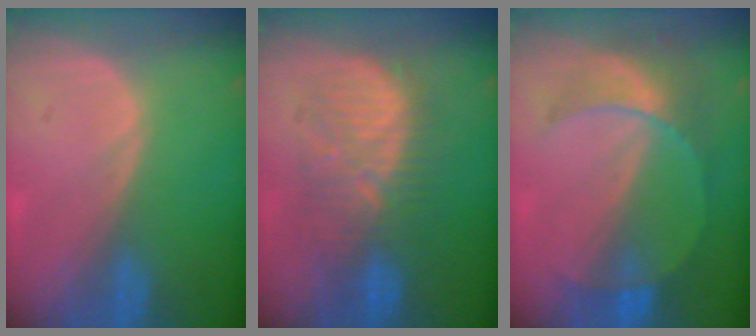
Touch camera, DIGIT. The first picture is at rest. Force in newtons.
{"total": 8.9, "press": 8.9, "slide": 0.4}
{"total": 7.6, "press": 6.7, "slide": 3.6}